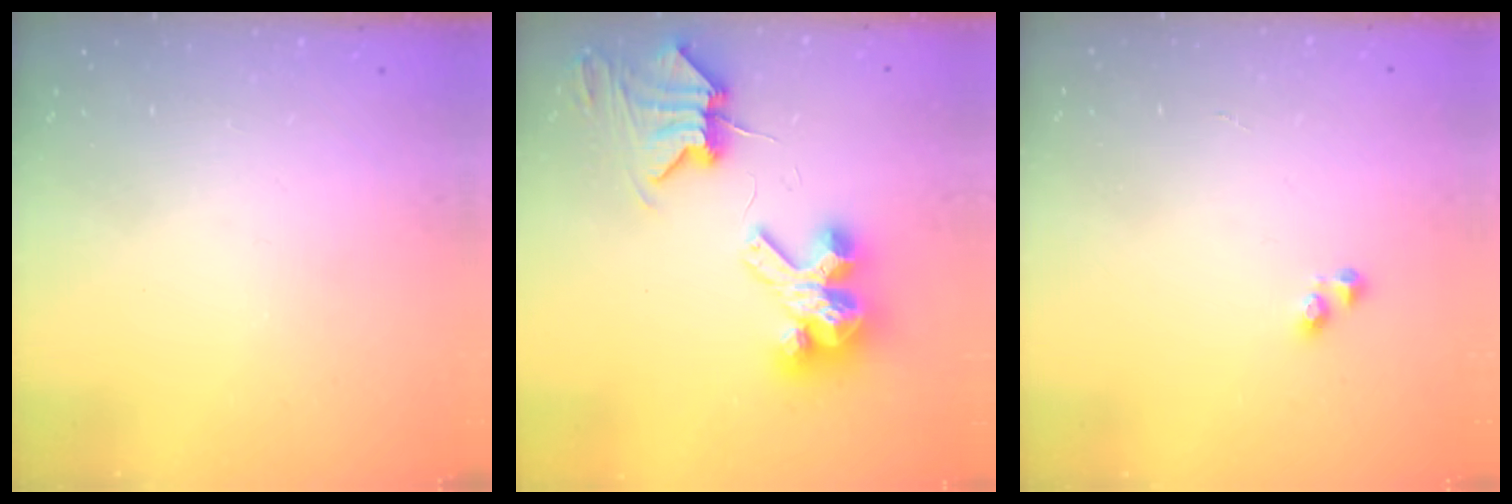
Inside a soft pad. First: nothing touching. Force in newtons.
{"total": 9.1, "press": 9.0, "slide": 1.3}
{"total": 2.2, "press": 2.2, "slide": 0.3}